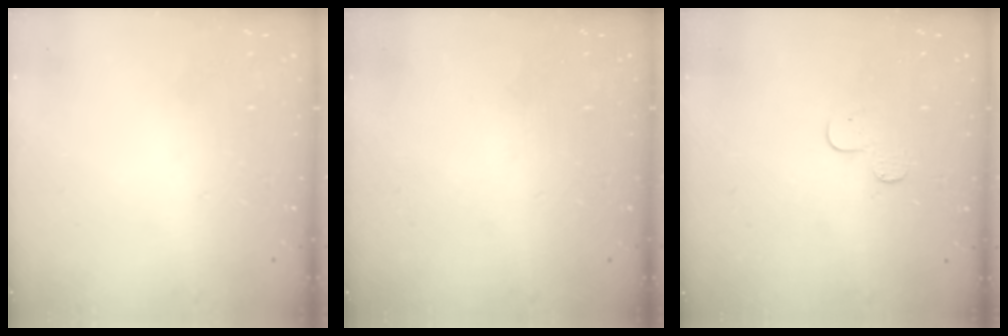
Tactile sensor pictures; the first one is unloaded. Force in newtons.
{"total": 0.0}
{"total": 4.9, "press": 4.9, "slide": 0.5}